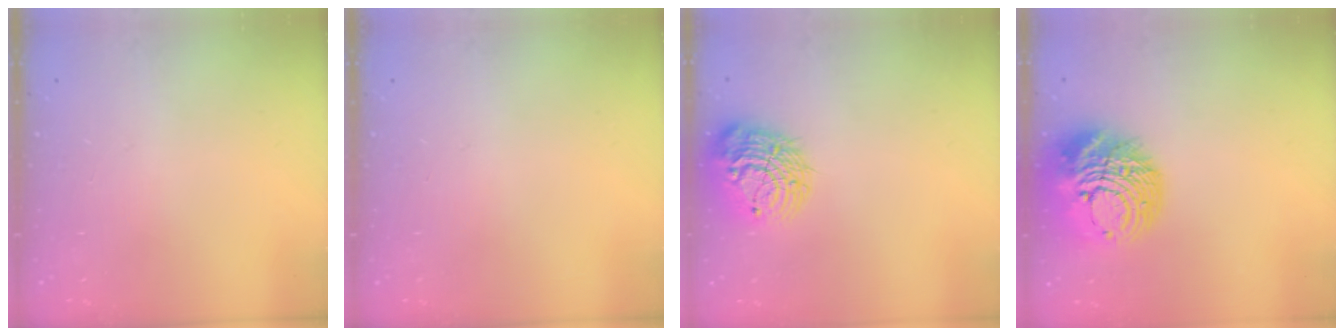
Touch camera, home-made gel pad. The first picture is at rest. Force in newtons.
{"total": 0.0}
{"total": 13.2, "press": 13.1, "slide": 1.5}
{"total": 17.8, "press": 17.7, "slide": 2.0}